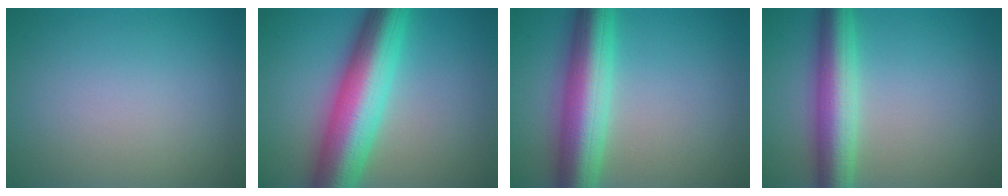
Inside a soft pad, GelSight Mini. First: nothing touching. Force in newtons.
{"total": 10.7, "press": 10.7, "slide": 0.1}
{"total": 8.6, "press": 8.6, "slide": 0.3}
{"total": 6.4, "press": 6.4, "slide": 0.0}